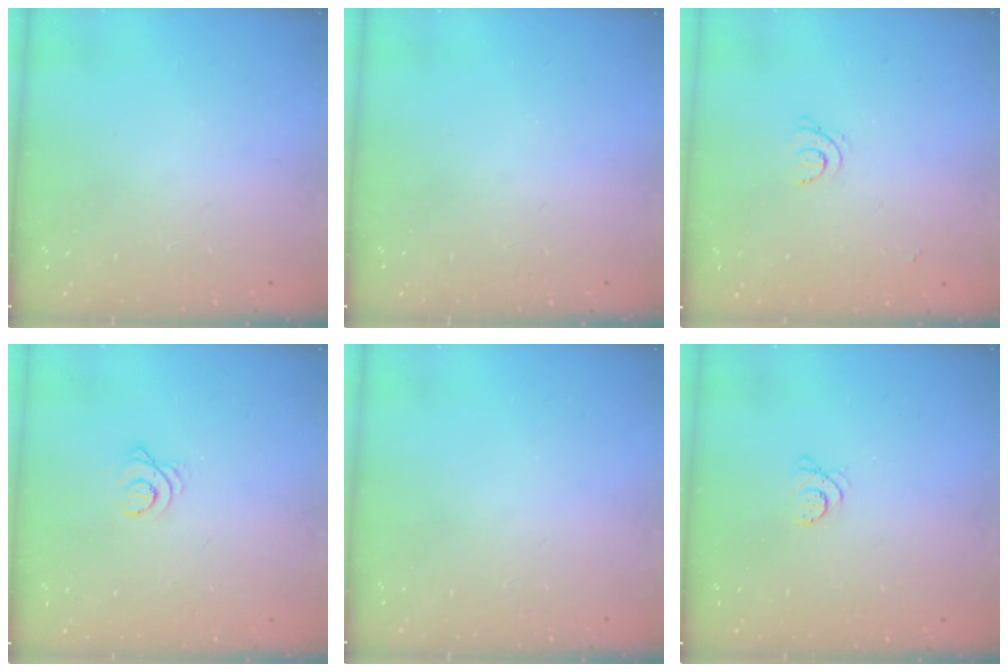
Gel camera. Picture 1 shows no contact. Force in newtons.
{"total": 0.0}
{"total": 3.4, "press": 3.4, "slide": 0.5}
{"total": 2.7, "press": 2.7, "slide": 0.3}
{"total": 0.0}
{"total": 3.7, "press": 3.7, "slide": 0.5}